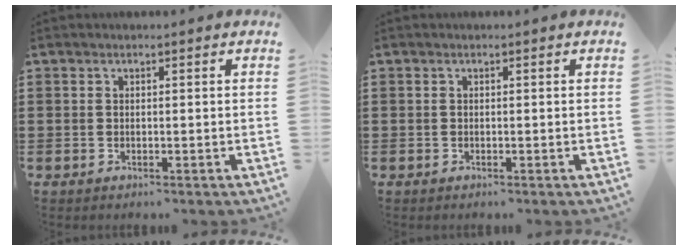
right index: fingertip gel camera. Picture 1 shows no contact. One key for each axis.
{"total": 0.0}